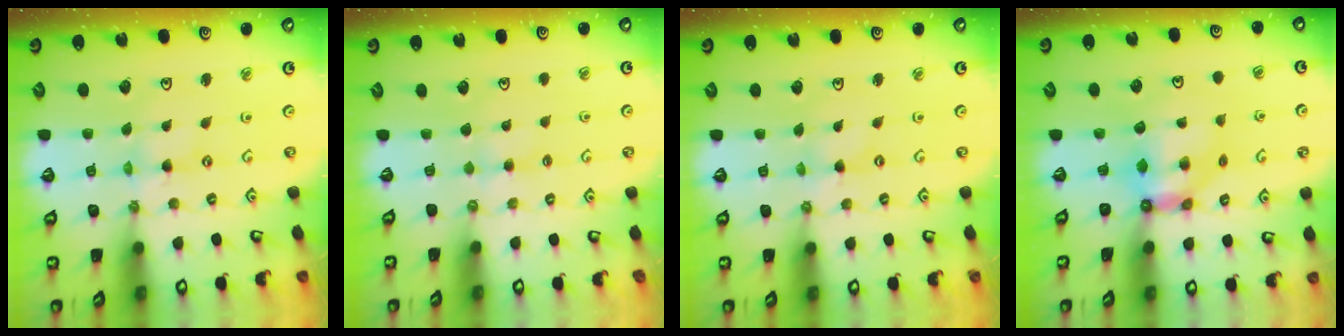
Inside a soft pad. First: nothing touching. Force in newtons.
{"total": 1.6, "press": 1.5, "slide": 0.4}
{"total": 0.0}
{"total": 5.8, "press": 5.8, "slide": 0.2}